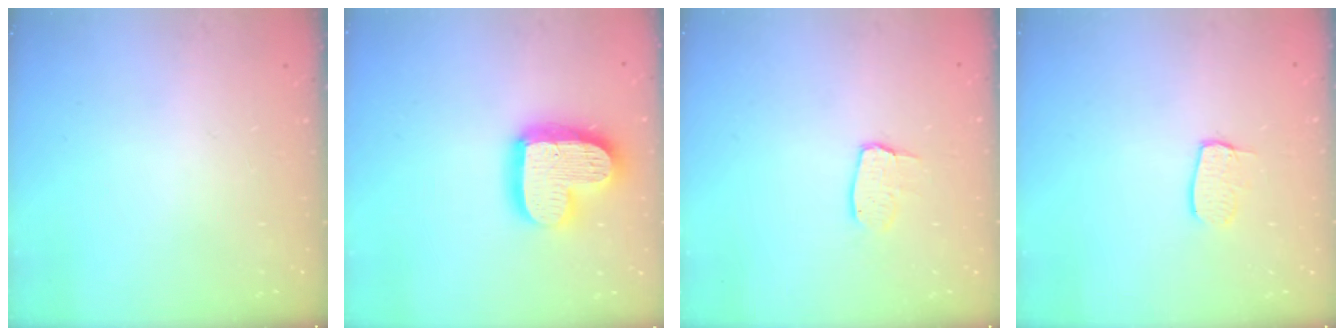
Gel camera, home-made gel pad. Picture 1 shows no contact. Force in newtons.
{"total": 18.6, "press": 18.6, "slide": 1.3}
{"total": 6.1, "press": 6.0, "slide": 0.4}
{"total": 6.3, "press": 6.3, "slide": 0.2}